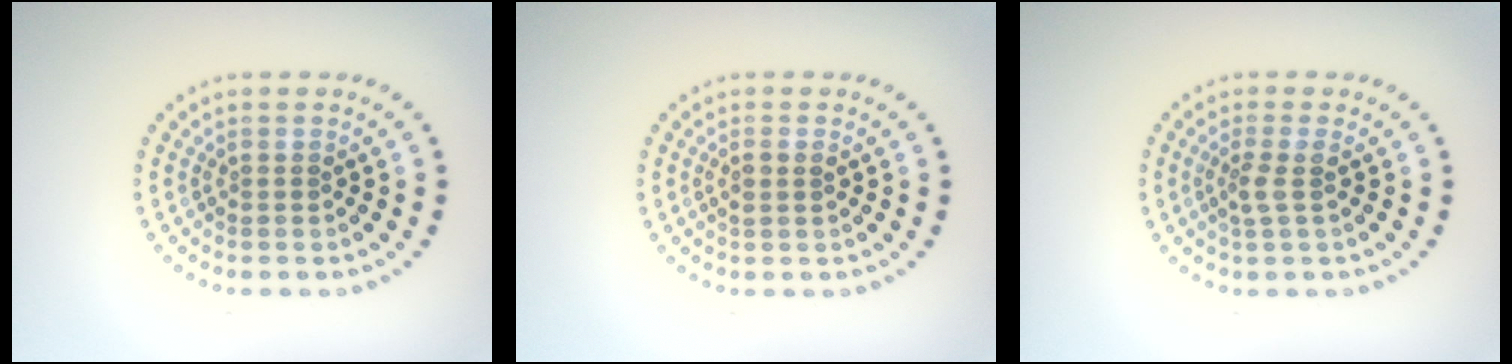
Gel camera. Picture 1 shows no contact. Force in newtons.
{"total": 1.1, "press": 1.0, "slide": 0.4}
{"total": 1.8, "press": 1.4, "slide": 1.1}